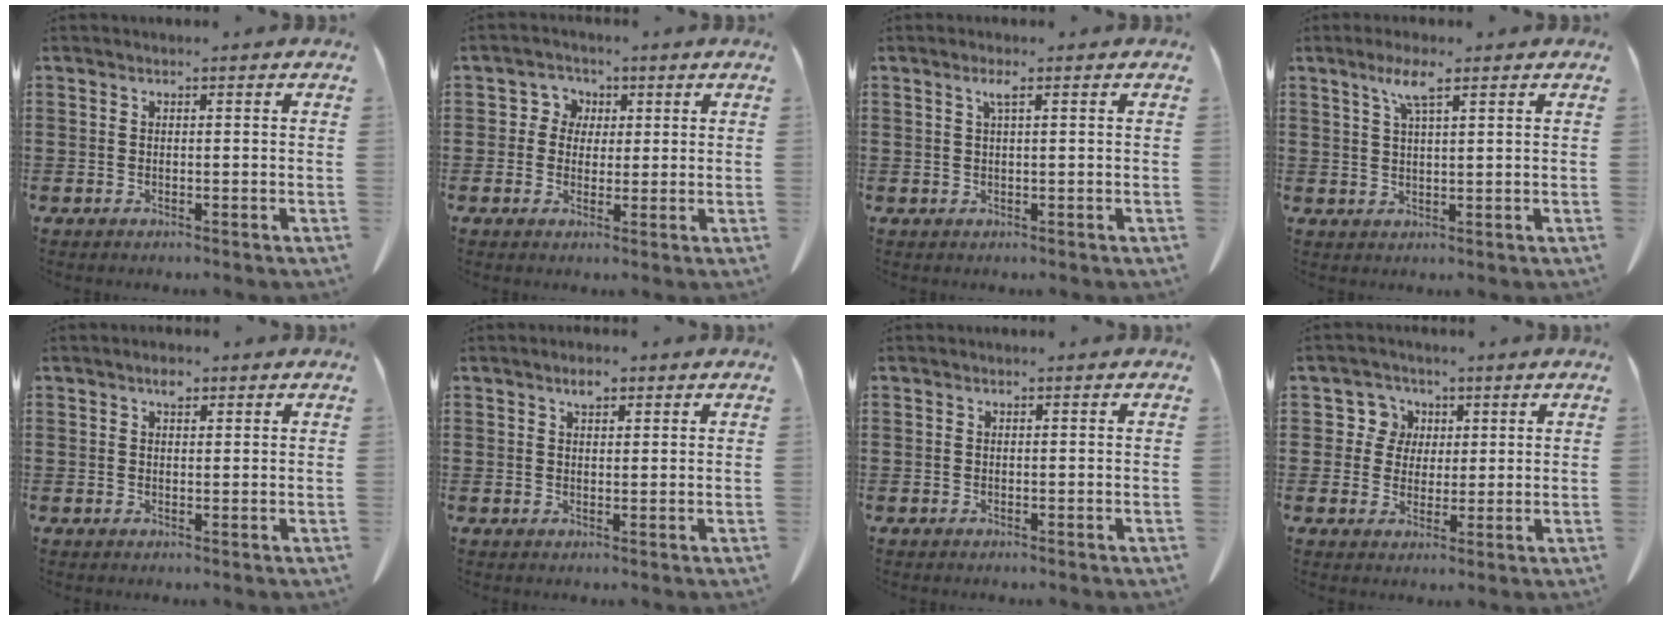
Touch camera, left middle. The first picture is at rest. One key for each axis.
{"total": 3.2, "fx": 0.9, "fy": 2.9, "fz": 0.7, "tx": -0.032, "ty": 0.011, "tz": 0.012}
{"total": 1.6, "fx": 0.6, "fy": 0.1, "fz": 1.5, "tx": -0.031, "ty": 0.002, "tz": 0.011}
{"total": 4.7, "fx": 2.8, "fy": 0.7, "fz": 3.8, "tx": -0.082, "ty": 0.005, "tz": 0.047}
{"total": 2.0, "fx": 1.3, "fy": 0.9, "fz": 1.3, "tx": -0.021, "ty": 0.000, "tz": 0.021}
{"total": 2.5, "fx": 1.7, "fy": 0.9, "fz": 1.5, "tx": -0.026, "ty": 0.000, "tz": 0.029}
{"total": 0.0}
{"total": 5.3, "fx": 2.1, "fy": 4.8, "fz": 1.1, "tx": -0.040, "ty": 0.012, "tz": 0.036}